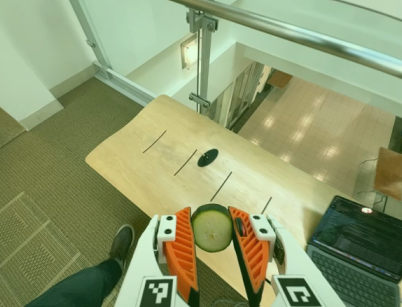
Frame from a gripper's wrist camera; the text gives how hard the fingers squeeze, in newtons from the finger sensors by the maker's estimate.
{"total": 11.5, "left": 11.4, "right": 11.7}